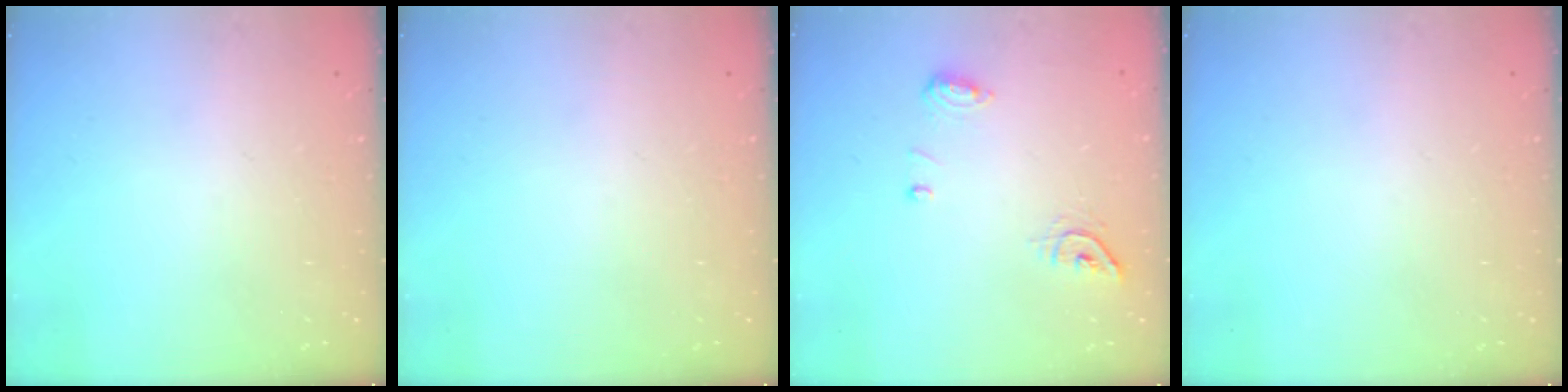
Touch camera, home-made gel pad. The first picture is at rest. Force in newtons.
{"total": 0.0}
{"total": 7.9, "press": 7.8, "slide": 1.3}
{"total": 0.0}